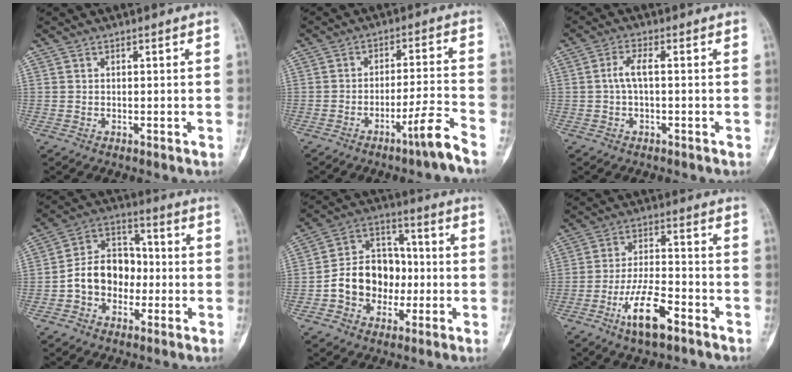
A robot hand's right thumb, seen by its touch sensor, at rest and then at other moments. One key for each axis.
{"total": 6.6, "fx": -4.7, "fy": -0.4, "fz": 4.6, "tx": -0.078, "ty": 0.037, "tz": -0.079}
{"total": 3.1, "fx": -0.1, "fy": 1.0, "fz": 2.9, "tx": -0.063, "ty": 0.010, "tz": -0.005}
{"total": 11.7, "fx": -2.2, "fy": 9.1, "fz": 7.1, "tx": -0.086, "ty": 0.044, "tz": -0.048}
{"total": 13.5, "fx": -2.3, "fy": 10.8, "fz": 7.8, "tx": -0.082, "ty": 0.042, "tz": -0.045}
{"total": 10.3, "fx": -5.6, "fy": 3.5, "fz": 7.9, "tx": -0.146, "ty": 0.030, "tz": -0.096}